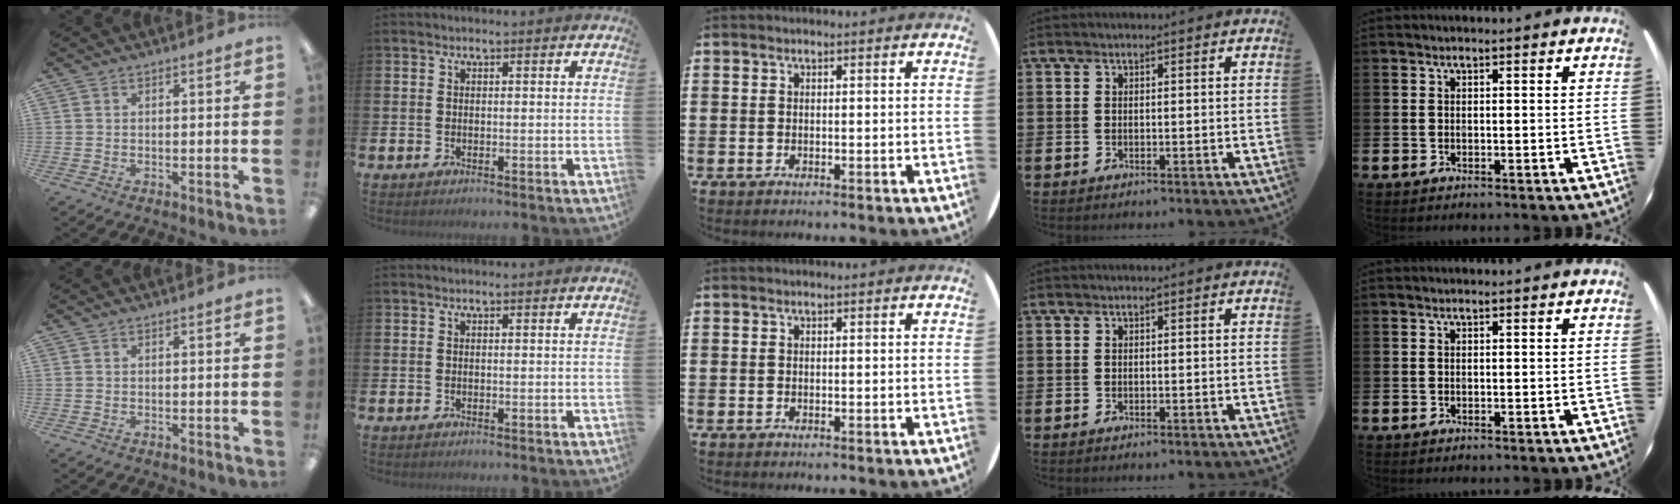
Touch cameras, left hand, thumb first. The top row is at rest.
{}